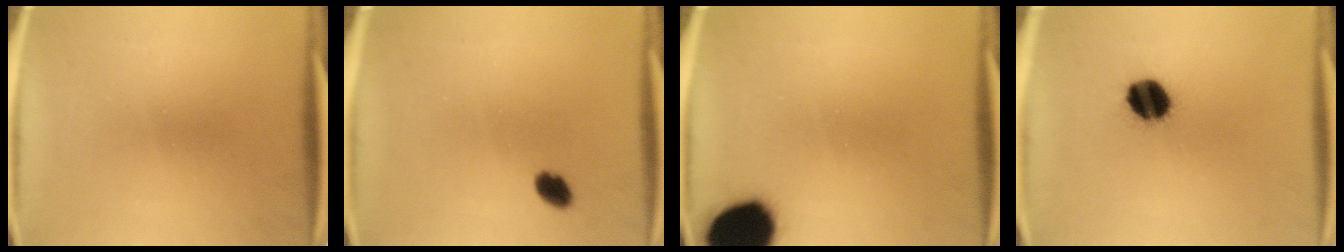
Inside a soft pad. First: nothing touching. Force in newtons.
{"total": 2.8}
{"total": 18.6}
{"total": 9.8}